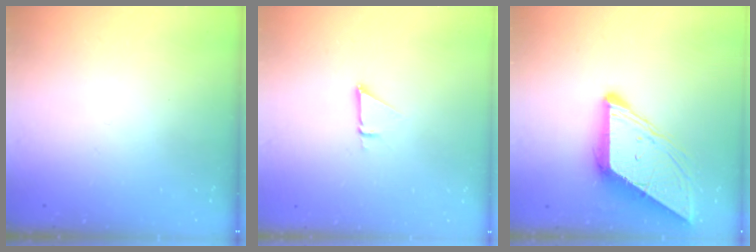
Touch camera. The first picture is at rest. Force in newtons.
{"total": 2.3, "press": 2.3, "slide": 0.1}
{"total": 10.3, "press": 10.3, "slide": 0.9}